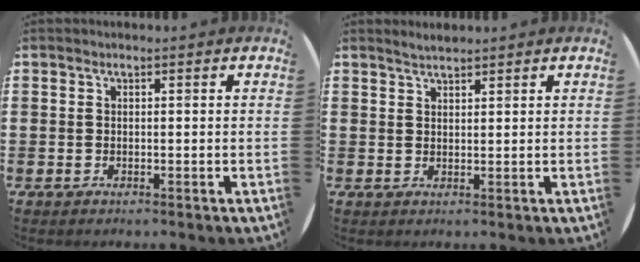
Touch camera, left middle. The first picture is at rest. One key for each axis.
{"total": 1.7, "fx": 1.6, "fy": 0.2, "fz": 0.3, "tx": -0.007, "ty": 0.003, "tz": 0.030}